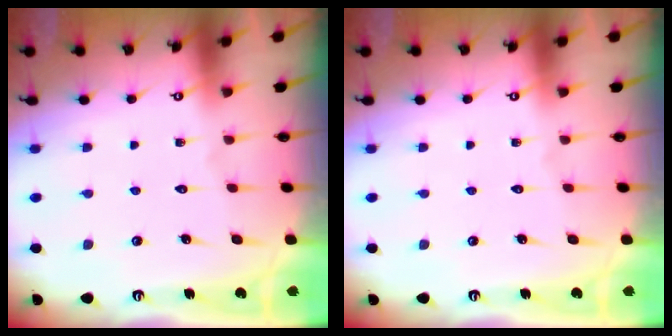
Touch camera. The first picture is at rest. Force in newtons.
{"total": 0.0}